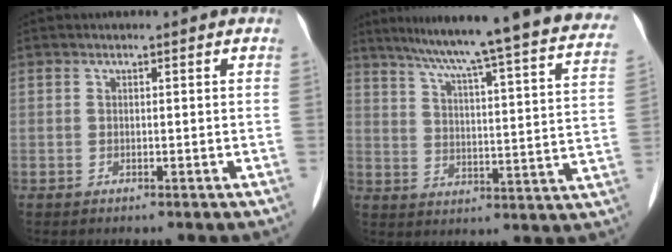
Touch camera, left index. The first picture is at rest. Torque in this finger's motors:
{"motor_torque": [0.10, -0.22, -0.06, 0.02]}